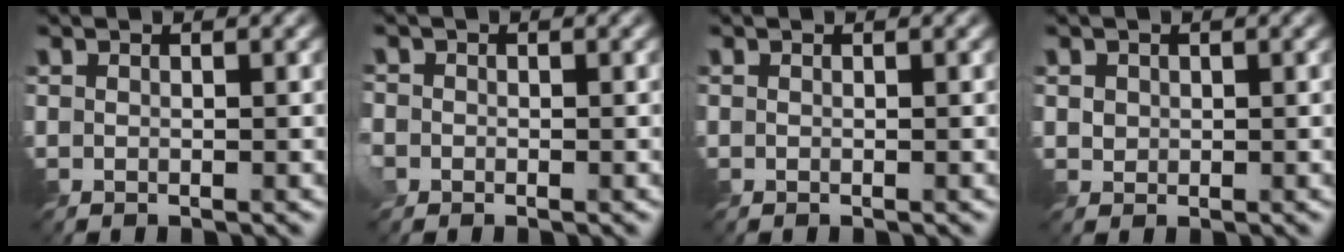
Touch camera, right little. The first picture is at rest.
{"total": 3.4, "force": [-0.9, 3.0, 1.4], "torque": [-0.052, 0.010, -0.024]}
{"total": 0.0}
{"total": 1.0, "force": [0.3, 0.9, 0.3], "torque": [-0.012, -0.007, 0.014]}